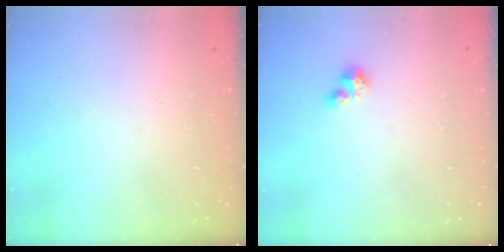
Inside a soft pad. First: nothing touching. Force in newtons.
{"total": 4.2, "press": 4.2, "slide": 0.4}